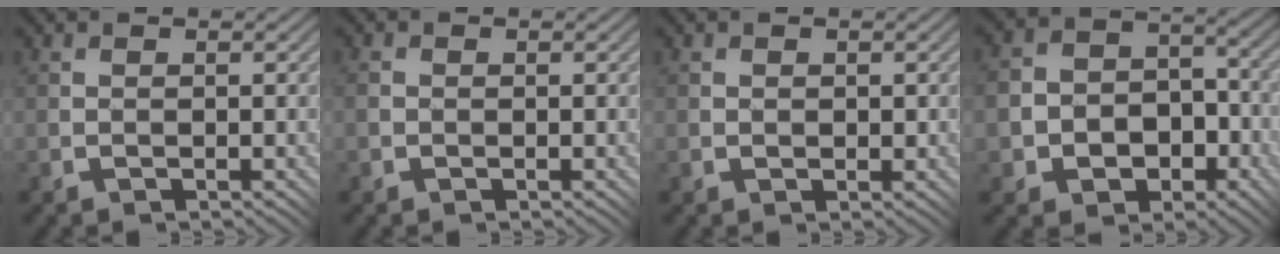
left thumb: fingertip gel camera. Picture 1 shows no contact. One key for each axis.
{"total": 1.2, "fx": 0.0, "fy": 1.2, "fz": 0.3, "tx": -0.012, "ty": 0.003, "tz": 0.002}
{"total": 1.3, "fx": 0.4, "fy": 1.2, "fz": 0.2, "tx": -0.006, "ty": 0.001, "tz": 0.008}
{"total": 9.5, "fx": -3.7, "fy": 7.5, "fz": 4.5, "tx": -0.082, "ty": -0.015, "tz": -0.083}